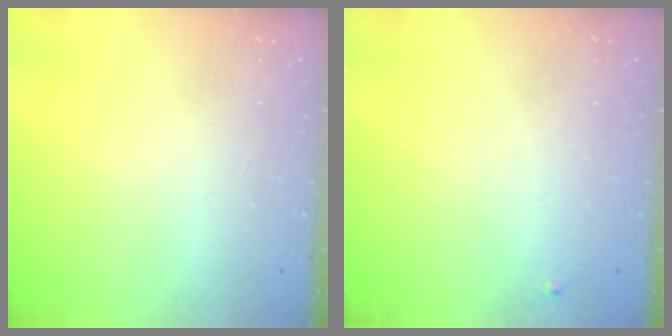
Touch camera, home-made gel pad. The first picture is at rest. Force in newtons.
{"total": 3.9, "press": 3.8, "slide": 0.6}